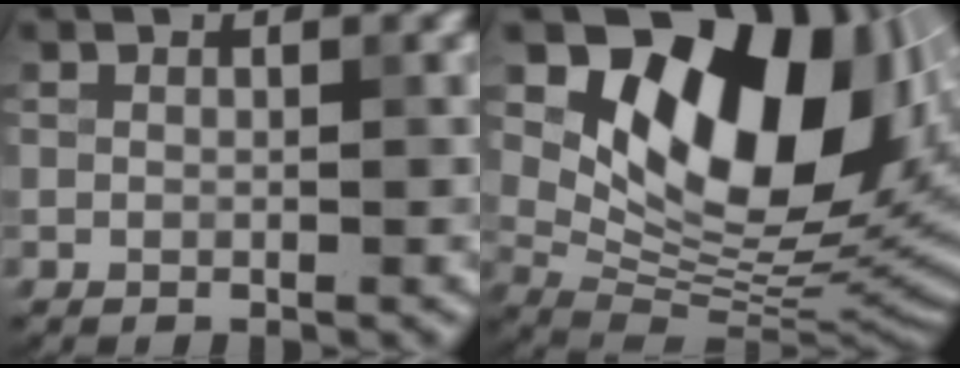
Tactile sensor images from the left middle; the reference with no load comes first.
{"total": 14.4, "force": [5.1, 8.7, 10.3], "torque": [-0.142, 0.012, 0.093]}